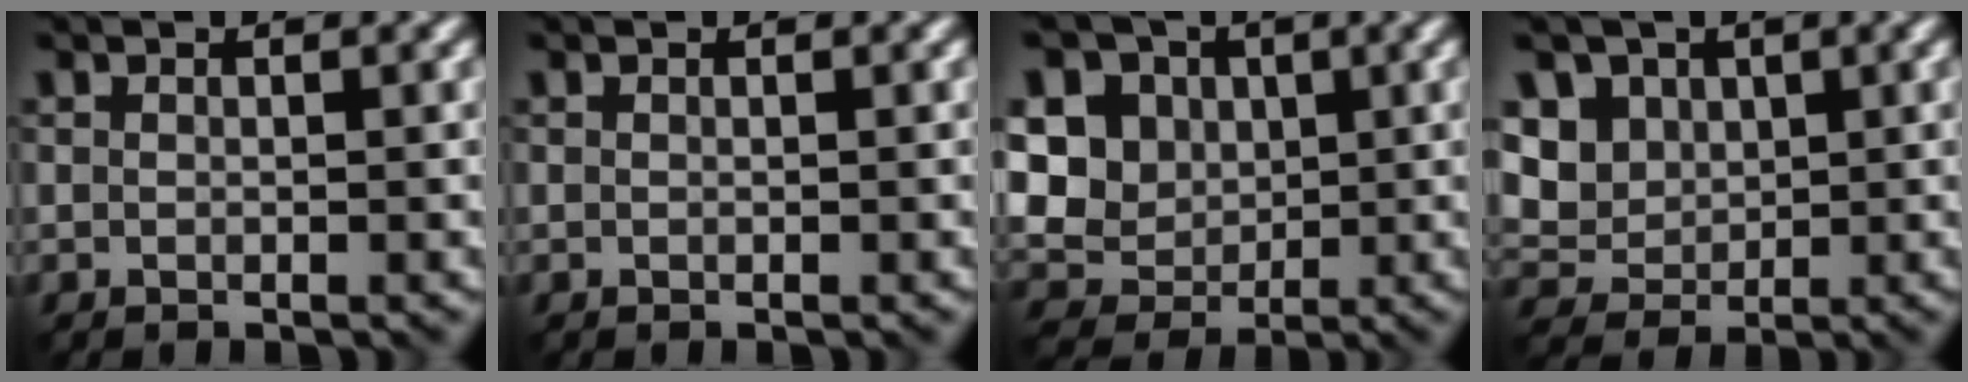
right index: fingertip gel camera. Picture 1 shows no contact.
{"total": 0.0}
{"total": 10.5, "force": [2.4, 9.0, 4.9], "torque": [-0.110, 0.017, 0.031]}
{"total": 6.4, "force": [2.0, 5.3, 2.9], "torque": [-0.070, 0.014, 0.030]}